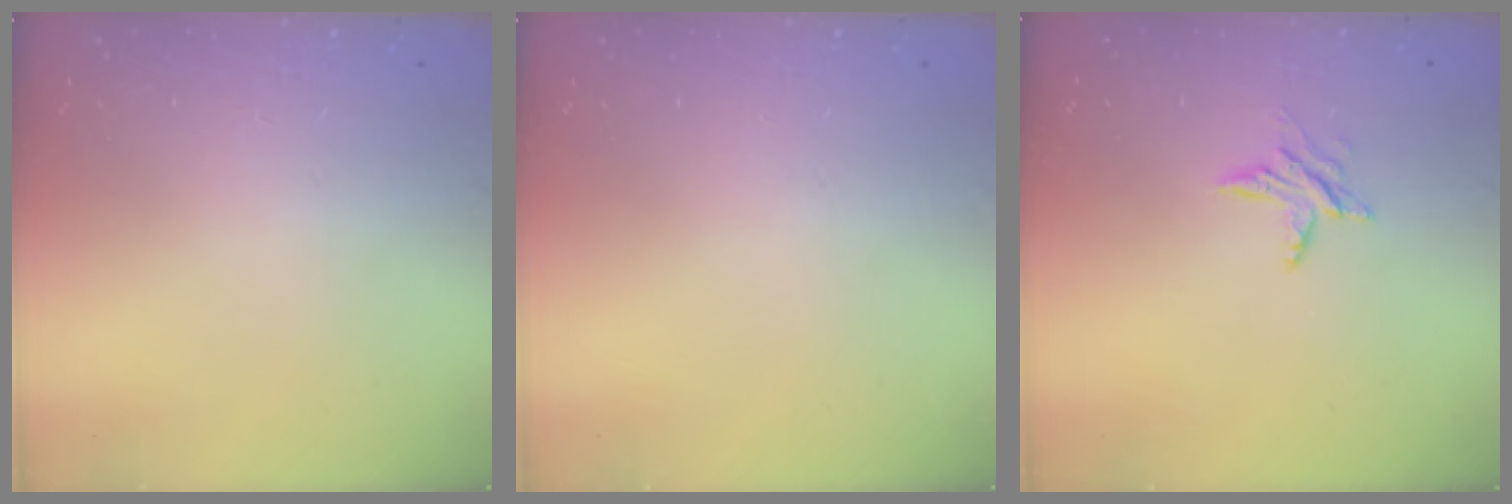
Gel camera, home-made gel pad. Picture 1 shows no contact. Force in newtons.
{"total": 0.0}
{"total": 5.9, "press": 5.9, "slide": 0.5}